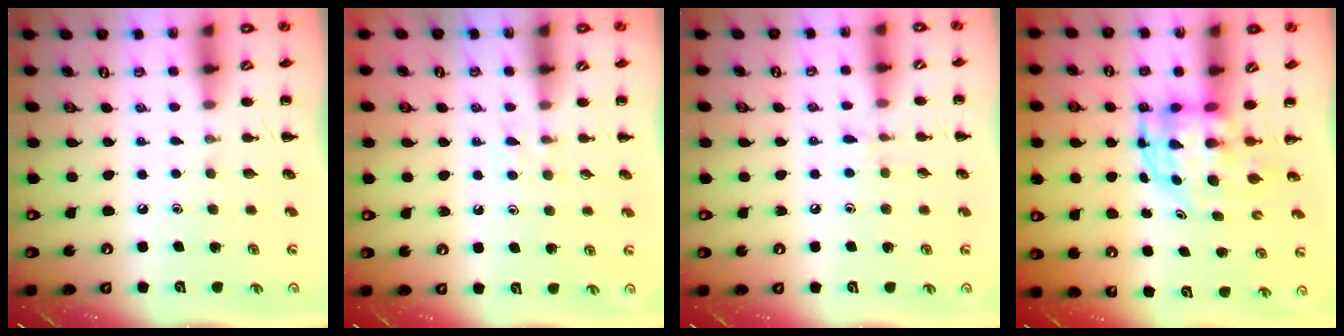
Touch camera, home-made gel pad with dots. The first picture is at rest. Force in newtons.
{"total": 3.1, "press": 2.8, "slide": 1.3}
{"total": 6.3, "press": 5.9, "slide": 2.2}
{"total": 4.2, "press": 4.0, "slide": 1.1}